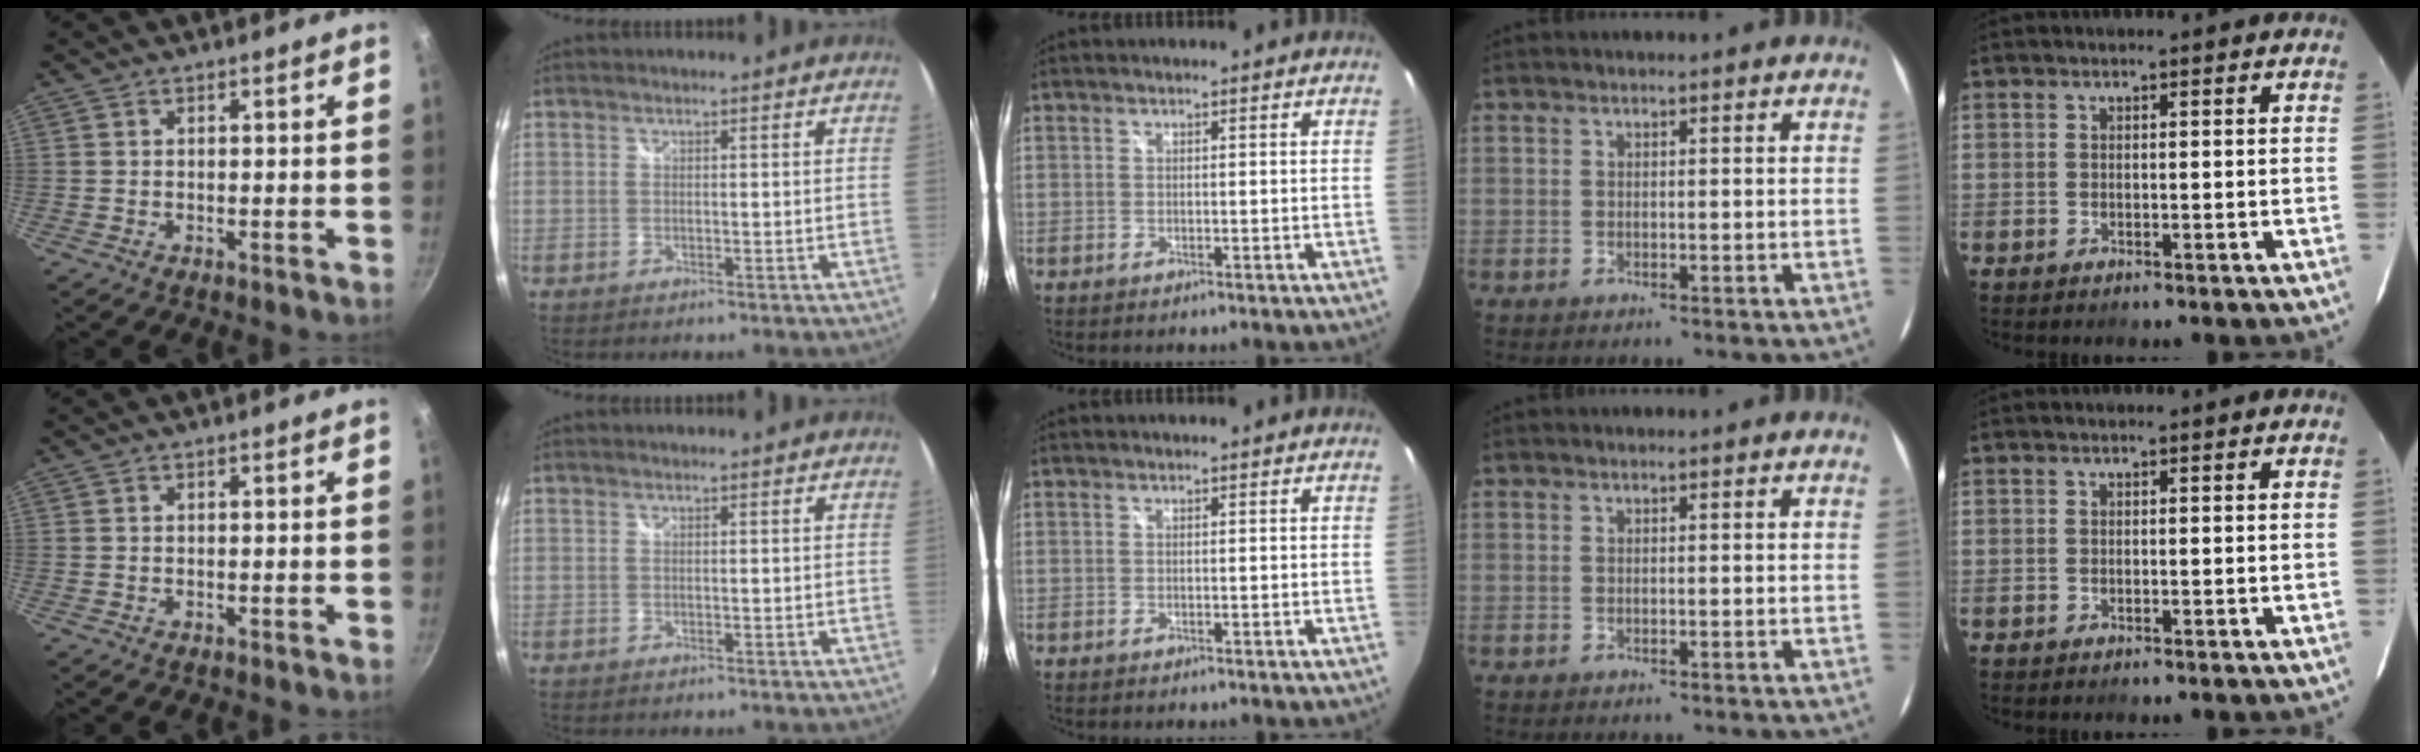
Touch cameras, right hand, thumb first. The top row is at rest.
{}